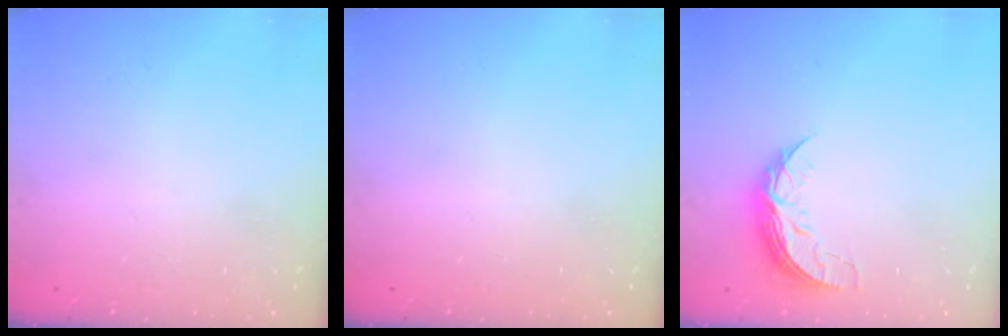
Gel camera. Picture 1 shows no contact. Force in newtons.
{"total": 0.0}
{"total": 8.0, "press": 8.0, "slide": 0.6}